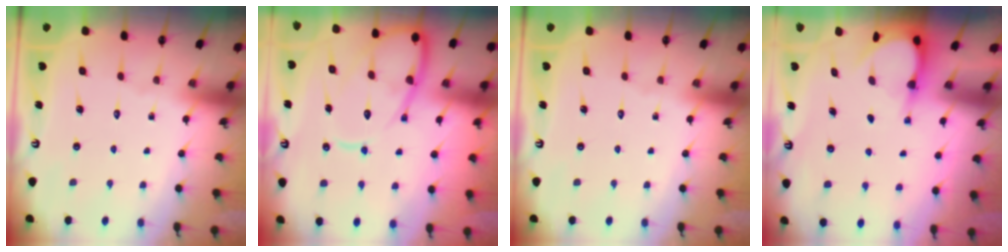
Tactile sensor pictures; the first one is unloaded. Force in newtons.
{"total": 14.2, "press": 14.1, "slide": 1.5}
{"total": 0.0}
{"total": 3.8, "press": 3.8, "slide": 0.5}